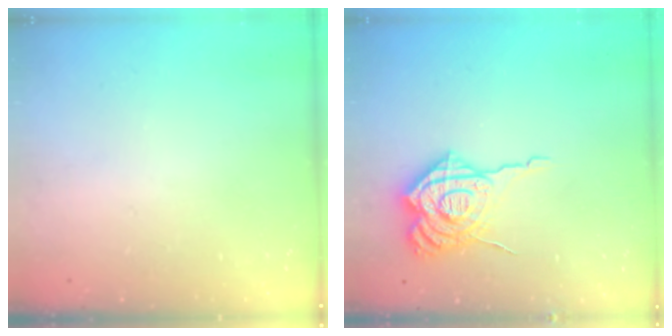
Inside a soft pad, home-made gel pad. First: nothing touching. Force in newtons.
{"total": 16.1, "press": 16.0, "slide": 1.7}